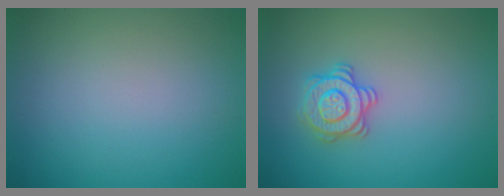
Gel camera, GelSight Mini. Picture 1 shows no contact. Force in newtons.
{"total": 2.8, "press": 2.8, "slide": 0.4}